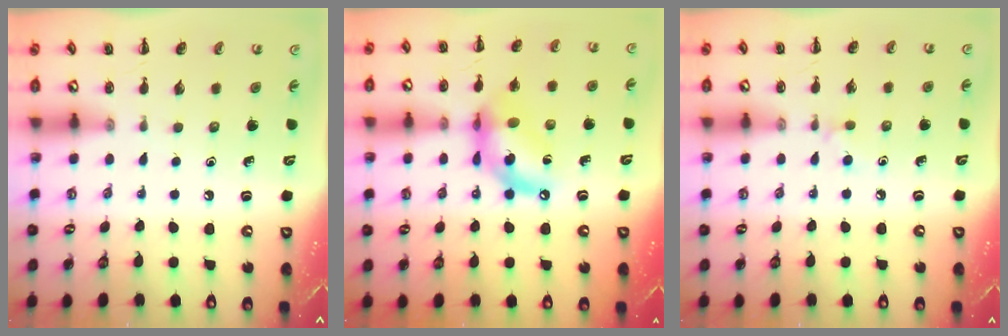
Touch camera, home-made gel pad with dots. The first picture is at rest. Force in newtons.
{"total": 12.0, "press": 11.5, "slide": 3.2}
{"total": 3.7, "press": 3.4, "slide": 1.4}